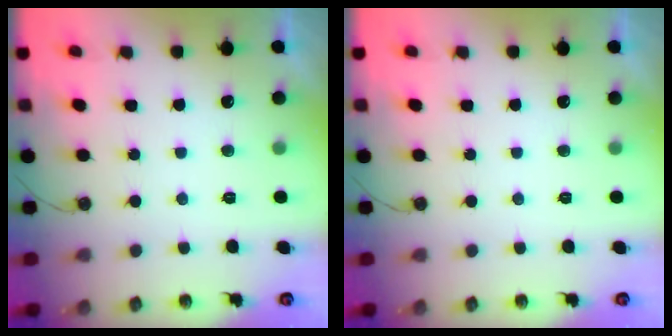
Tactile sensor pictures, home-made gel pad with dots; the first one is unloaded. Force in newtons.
{"total": 0.0}